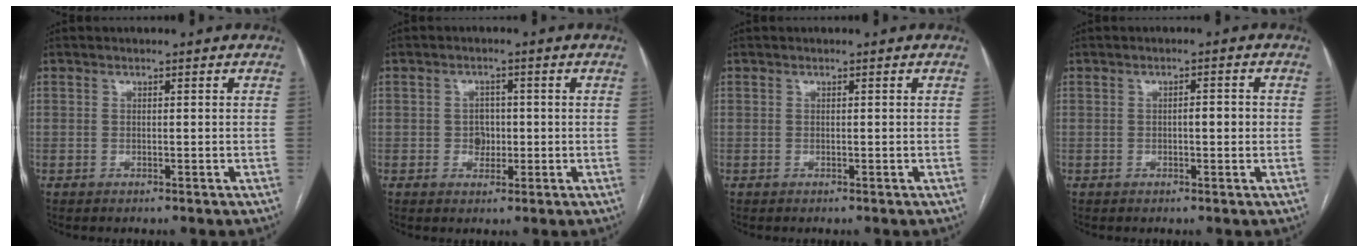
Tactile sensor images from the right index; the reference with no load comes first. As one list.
[{"total": 2.8, "force": [-0.3, 2.3, 1.6], "torque": [-0.017, 0.007, -0.002]}, {"total": 0.0}, {"total": 2.2, "force": [-0.1, 0.7, 2.1], "torque": [-0.030, 0.004, -0.003]}]